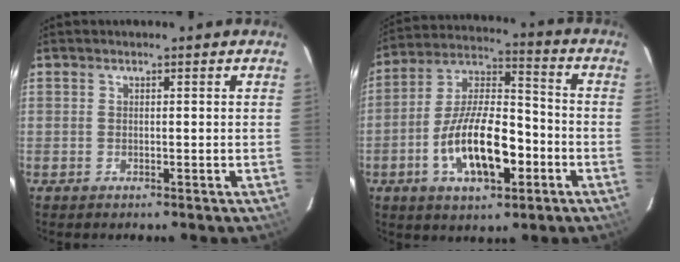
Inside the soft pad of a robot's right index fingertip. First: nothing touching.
{"total": 16.3, "force": [-5.6, 6.9, 13.7], "torque": [-0.261, 0.007, -0.095]}